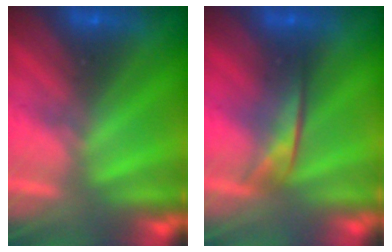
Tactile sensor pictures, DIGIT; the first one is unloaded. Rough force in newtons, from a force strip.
{"total": 1.8}